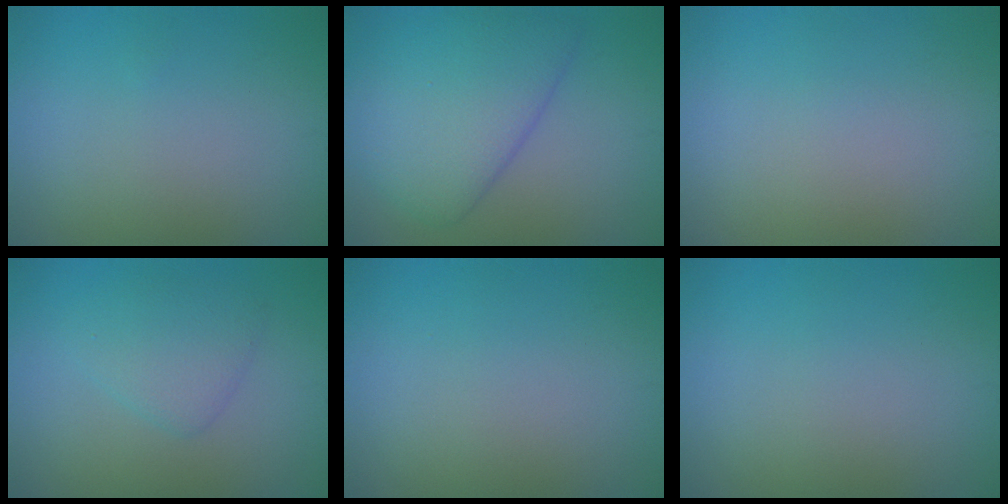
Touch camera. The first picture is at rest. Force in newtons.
{"total": 6.1, "press": 6.1, "slide": 0.4}
{"total": 0.0}
{"total": 2.6, "press": 2.6, "slide": 0.3}
{"total": 0.0}
{"total": 0.0}